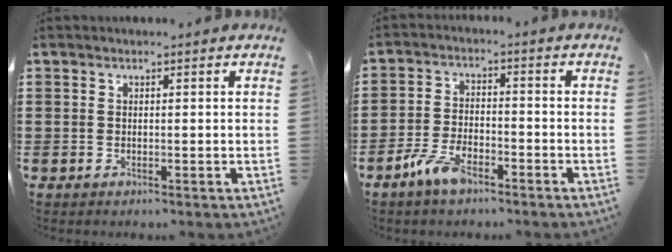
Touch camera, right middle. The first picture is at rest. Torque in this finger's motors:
{"motor_torque": [1.44, 0.70, 0.08, 0.05]}